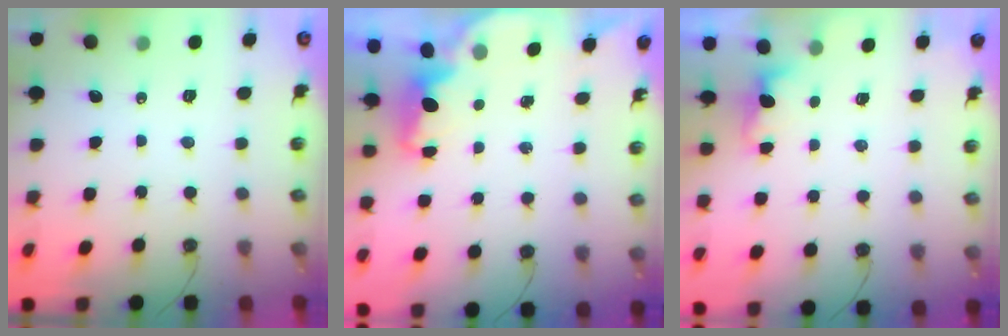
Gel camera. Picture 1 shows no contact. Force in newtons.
{"total": 1.6, "press": 1.5, "slide": 0.5}
{"total": 1.2, "press": 0.9, "slide": 0.7}